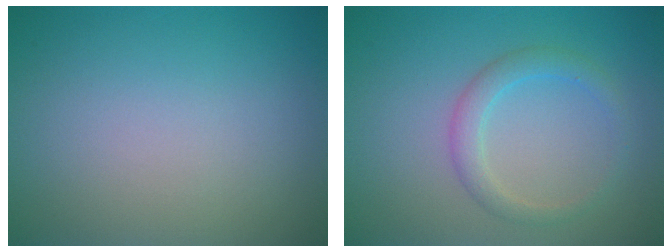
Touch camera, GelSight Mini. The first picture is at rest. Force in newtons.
{"total": 2.2, "press": 2.2, "slide": 0.1}